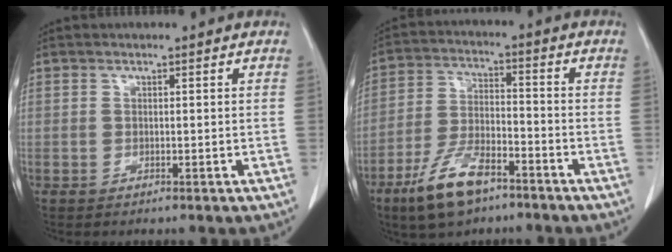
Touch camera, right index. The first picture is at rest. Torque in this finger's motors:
{"motor_torque": [0.76, 0.22, 0.33, 0.09]}